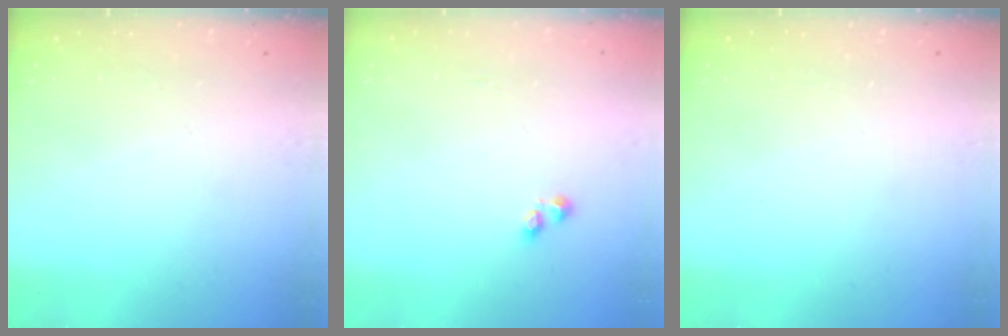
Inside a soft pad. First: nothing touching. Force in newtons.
{"total": 1.6, "press": 1.5, "slide": 0.4}
{"total": 0.0}